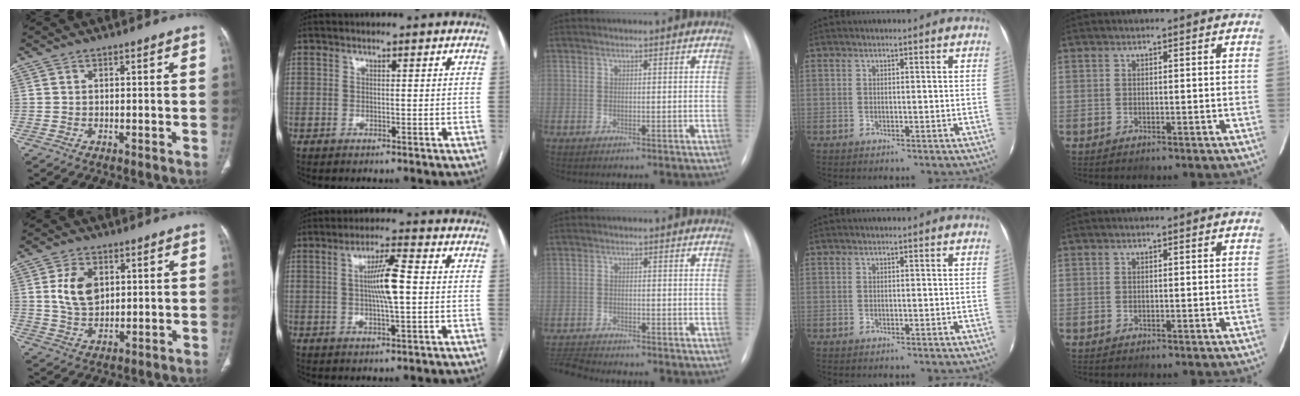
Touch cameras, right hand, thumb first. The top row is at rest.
{"thumb": {"total": 8.0, "force": [2.0, 5.3, 5.7], "torque": [-0.092, -0.010, 0.043]}, "index": {"total": 7.0, "force": [0.3, 0.5, 7.0], "torque": [-0.128, 0.003, 0.002]}, "middle": {"total": 3.7, "force": [-3.6, -0.6, 0.1], "torque": [-0.006, -0.020, -0.064]}}